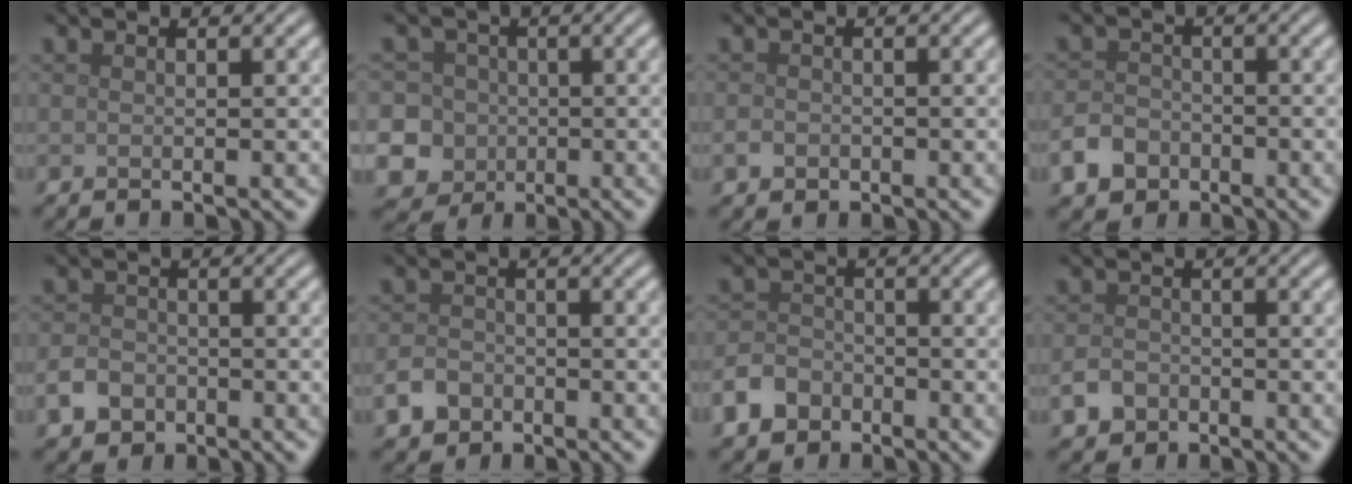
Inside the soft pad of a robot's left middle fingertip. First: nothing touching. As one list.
[{"total": 12.0, "force": [-2.7, 11.2, 3.2], "torque": [-0.096, -0.002, -0.072]}, {"total": 1.5, "force": [-0.7, 1.2, 0.6], "torque": [-0.008, -0.003, -0.016]}, {"total": 3.6, "force": [-2.1, 2.6, 1.3], "torque": [-0.025, -0.003, -0.043]}, {"total": 3.0, "force": [-1.6, 2.3, 1.2], "torque": [-0.024, -0.003, -0.033]}, {"total": 2.8, "force": [-1.5, 2.1, 1.0], "torque": [-0.019, -0.003, -0.032]}, {"total": 3.8, "force": [-2.4, 2.7, 1.2], "torque": [-0.023, -0.004, -0.050]}, {"total": 2.4, "force": [-1.3, 1.8, 0.9], "torque": [-0.016, -0.002, -0.027]}]